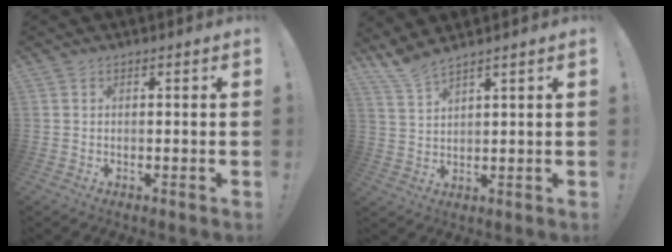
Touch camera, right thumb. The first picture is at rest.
{"total": 5.5, "force": [4.8, 0.4, 2.5], "torque": [-0.055, -0.028, 0.089]}